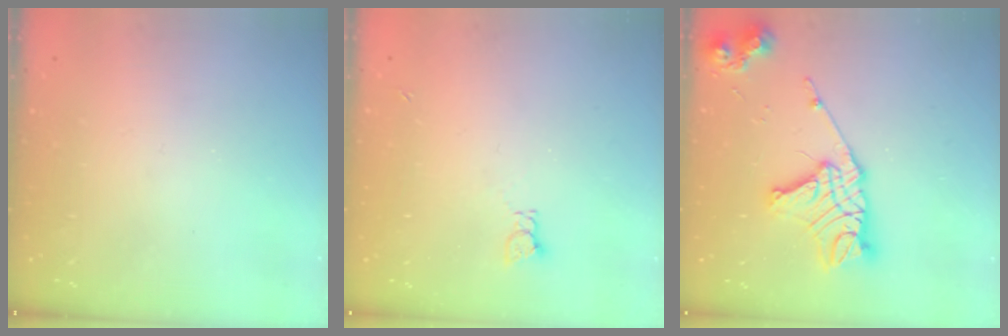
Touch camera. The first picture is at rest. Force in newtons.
{"total": 2.0, "press": 2.0, "slide": 0.3}
{"total": 17.9, "press": 17.9, "slide": 1.5}